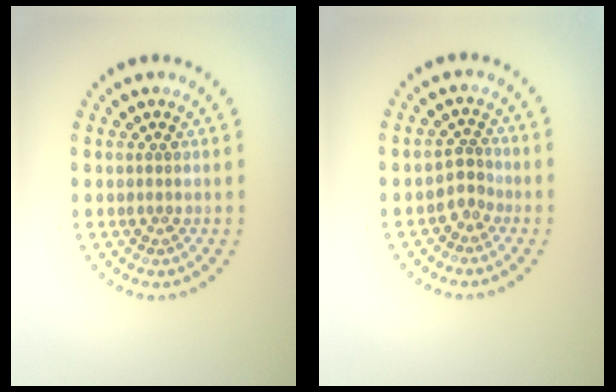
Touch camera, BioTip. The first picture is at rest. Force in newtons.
{"total": 1.8, "press": 1.3, "slide": 1.3}